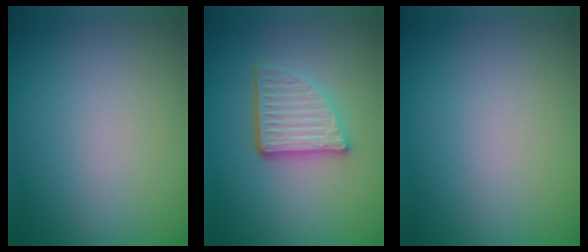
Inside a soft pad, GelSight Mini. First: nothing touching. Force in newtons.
{"total": 4.5, "press": 3.4, "slide": 3.0}
{"total": 0.0}